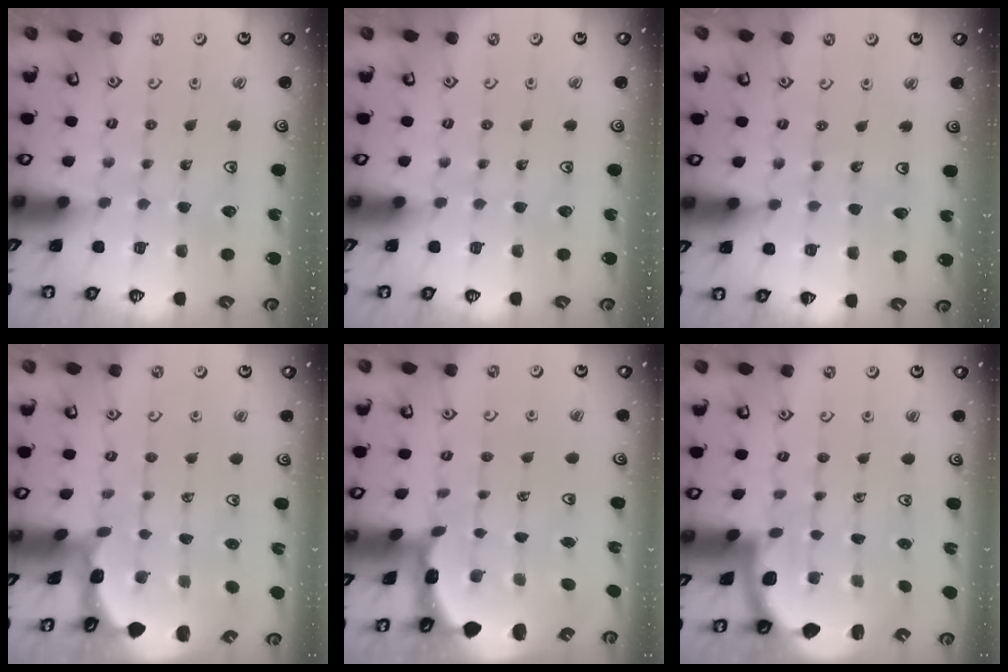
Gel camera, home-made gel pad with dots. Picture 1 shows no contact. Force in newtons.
{"total": 0.0}
{"total": 2.5, "press": 2.5, "slide": 0.2}
{"total": 1.0, "press": 1.0, "slide": 0.2}
{"total": 2.1, "press": 1.9, "slide": 1.0}
{"total": 2.0, "press": 2.0, "slide": 0.3}